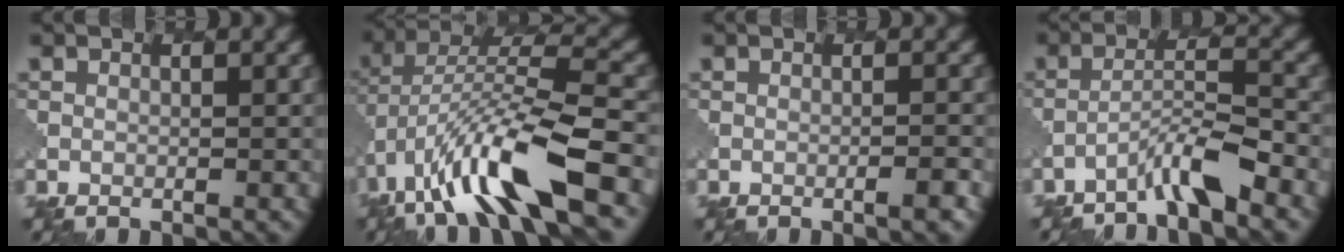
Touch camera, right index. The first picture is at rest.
{"total": 10.7, "force": [-4.9, 2.9, 9.1], "torque": [-0.172, 0.015, -0.087]}
{"total": 1.6, "force": [-0.8, 0.2, 1.3], "torque": [-0.013, 0.002, -0.017]}
{"total": 3.6, "force": [-2.8, 0.0, 2.2], "torque": [-0.041, 0.011, -0.058]}